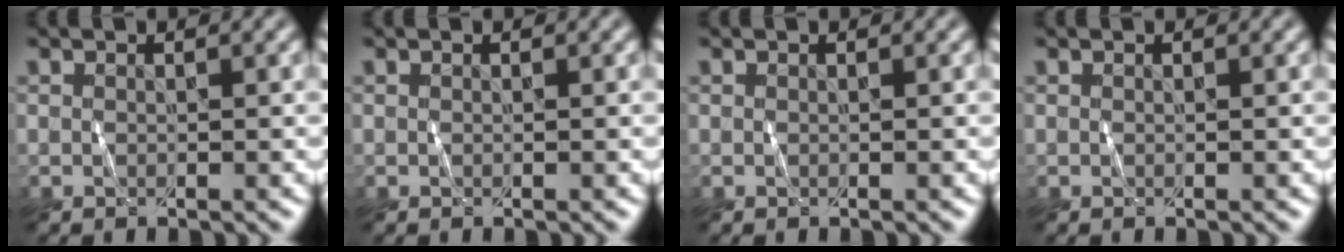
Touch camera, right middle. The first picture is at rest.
{"total": 0.0}
{"total": 0.0}
{"total": 0.0}